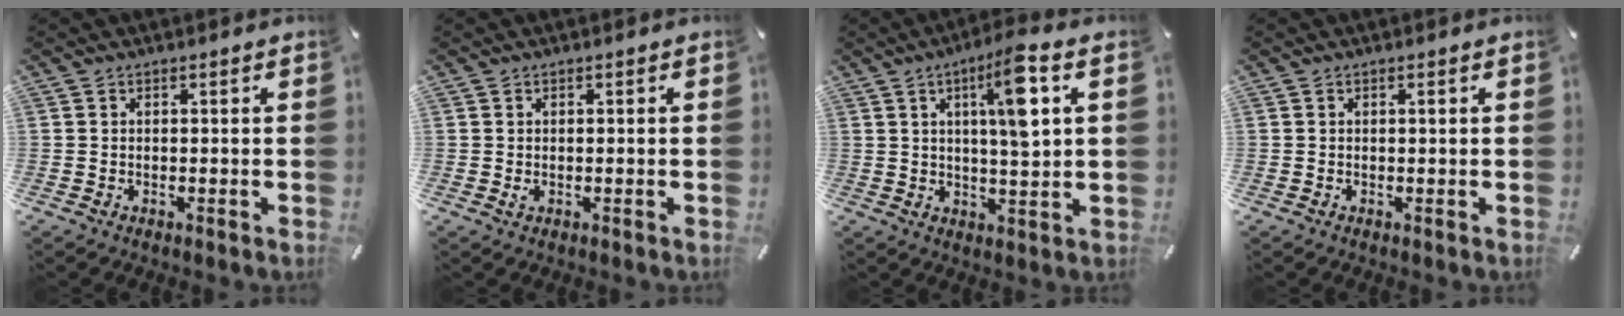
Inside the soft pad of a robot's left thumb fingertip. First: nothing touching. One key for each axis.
{"total": 0.9, "fx": -0.2, "fy": 0.5, "fz": 0.8, "tx": -0.014, "ty": 0.001, "tz": -0.004}
{"total": 10.9, "fx": 3.5, "fy": 2.2, "fz": 10.0, "tx": -0.154, "ty": -0.007, "tz": 0.048}
{"total": 0.5, "fx": 0.1, "fy": 0.1, "fz": 0.5, "tx": -0.011, "ty": 0.000, "tz": 0.002}